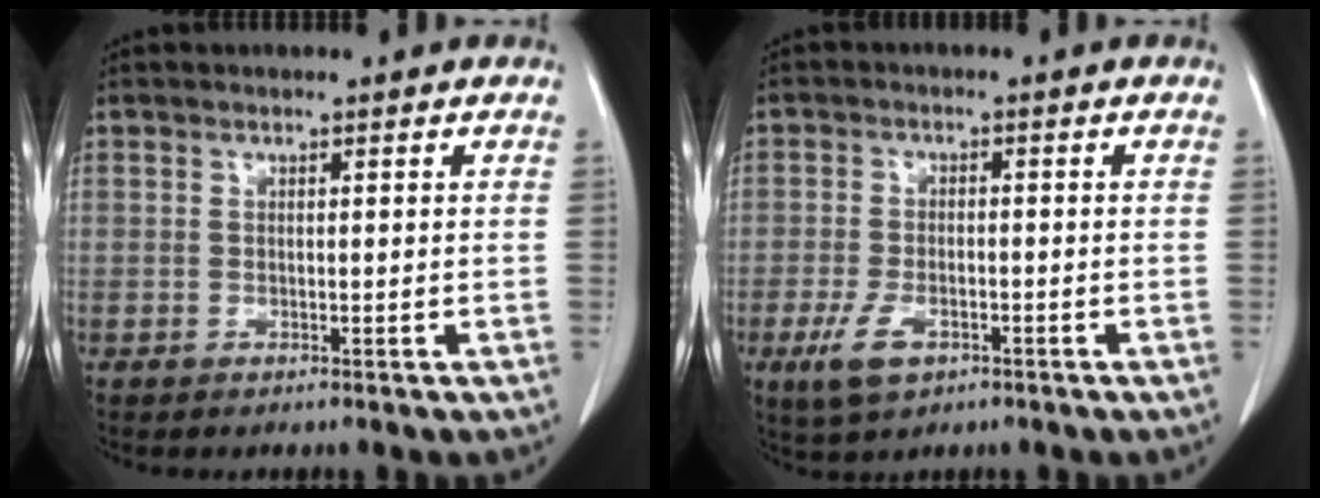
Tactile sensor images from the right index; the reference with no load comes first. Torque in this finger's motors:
{"motor_torque": [-0.08, -0.02, -0.03, -0.07]}